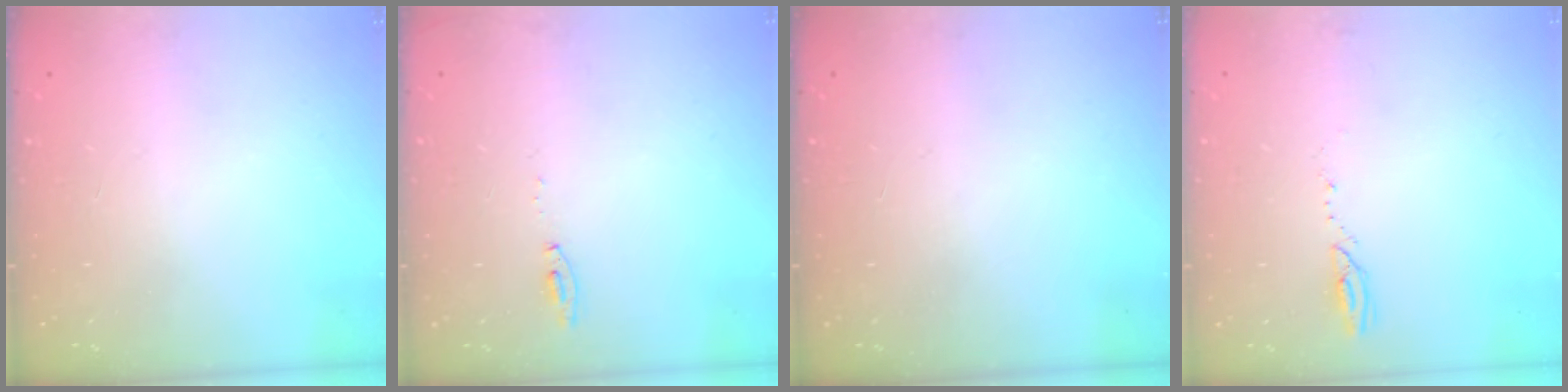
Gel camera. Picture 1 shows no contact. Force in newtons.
{"total": 4.6, "press": 4.6, "slide": 0.5}
{"total": 0.0}
{"total": 2.6, "press": 2.6, "slide": 0.3}